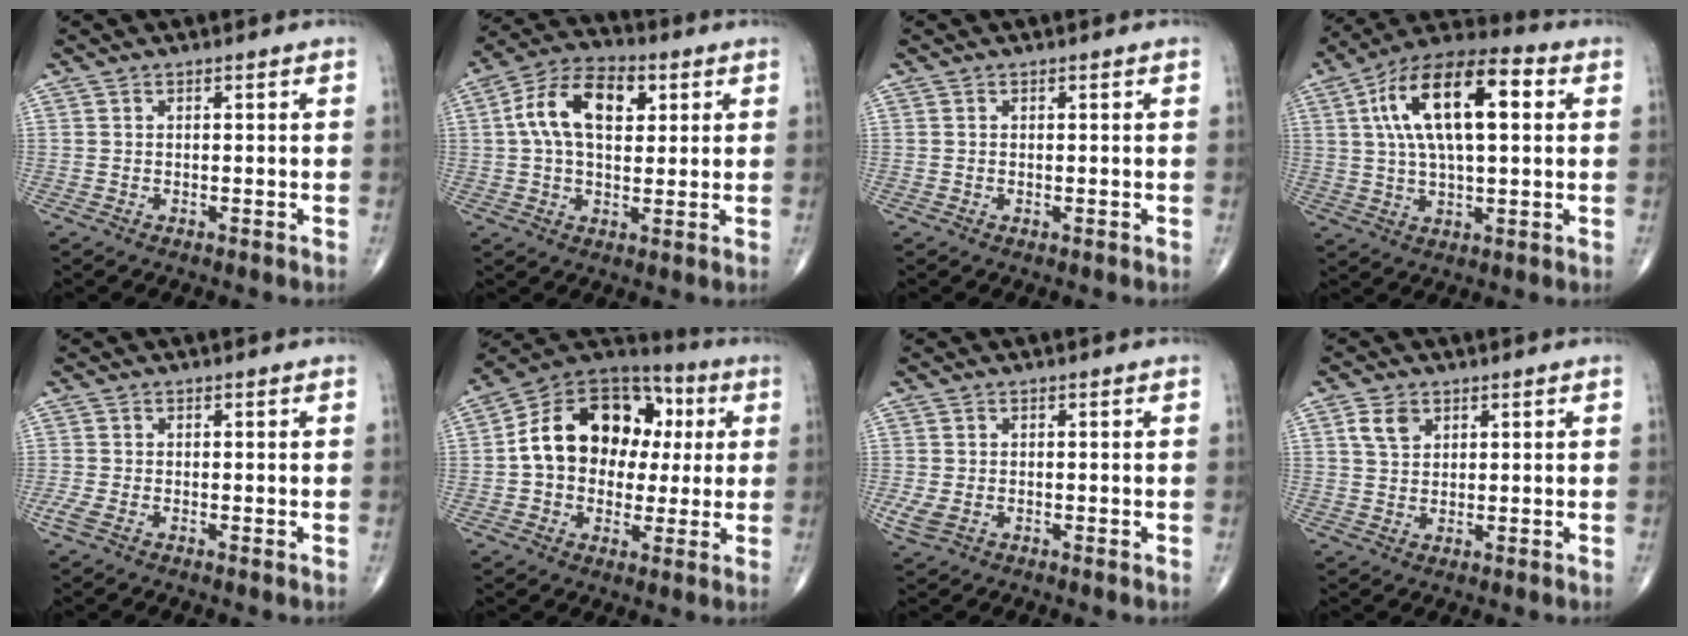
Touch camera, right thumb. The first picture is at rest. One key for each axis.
{"total": 13.2, "fx": 3.3, "fy": 7.8, "fz": 10.1, "tx": -0.169, "ty": 0.016, "tz": 0.049}
{"total": 0.0}
{"total": 19.0, "fx": 4.5, "fy": 8.2, "fz": 16.5, "tx": -0.278, "ty": 0.021, "tz": 0.067}
{"total": 2.1, "fx": -0.7, "fy": 0.8, "fz": 1.8, "tx": -0.046, "ty": -0.005, "tz": -0.021}
{"total": 20.3, "fx": 2.3, "fy": 15.0, "fz": 13.6, "tx": -0.194, "ty": 0.034, "tz": 0.032}
{"total": 2.9, "fx": -0.6, "fy": 1.9, "fz": 2.2, "tx": -0.055, "ty": -0.004, "tz": -0.010}
{"total": 4.3, "fx": 1.9, "fy": 3.0, "fz": 2.4, "tx": -0.036, "ty": -0.004, "tz": 0.039}